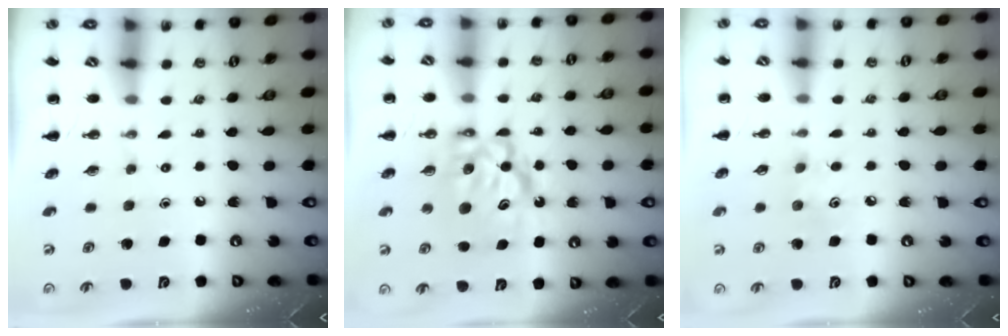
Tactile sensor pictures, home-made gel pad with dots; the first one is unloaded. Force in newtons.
{"total": 9.0, "press": 8.7, "slide": 2.4}
{"total": 3.7, "press": 3.6, "slide": 0.9}